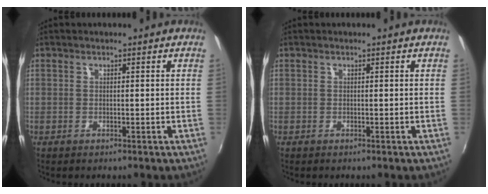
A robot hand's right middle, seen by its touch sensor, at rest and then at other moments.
{"total": 0.0}